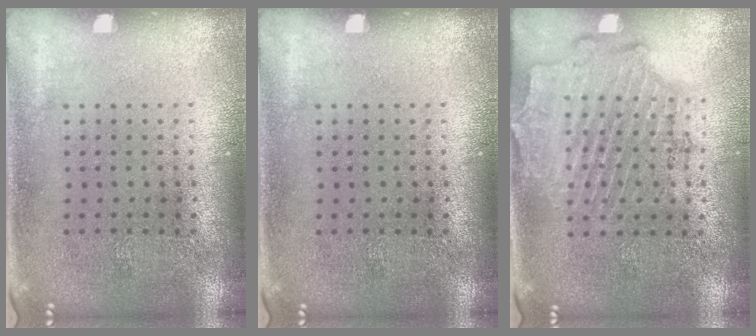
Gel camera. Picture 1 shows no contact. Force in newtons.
{"total": 0.0}
{"total": 1.9, "press": 1.7, "slide": 0.8}